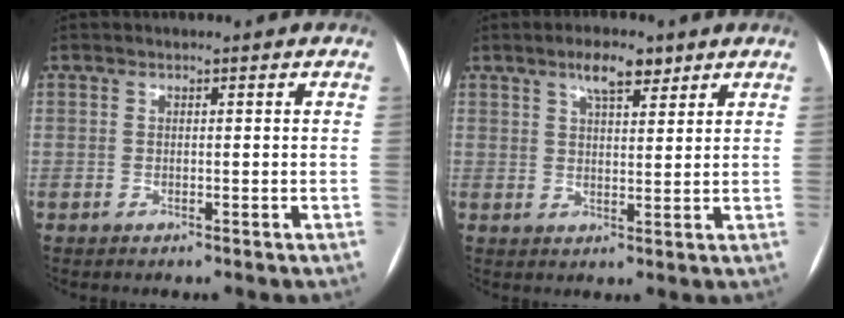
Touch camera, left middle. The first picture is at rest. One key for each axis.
{"total": 5.0, "fx": 3.3, "fy": 1.7, "fz": 3.3, "tx": -0.058, "ty": 0.008, "tz": 0.055}